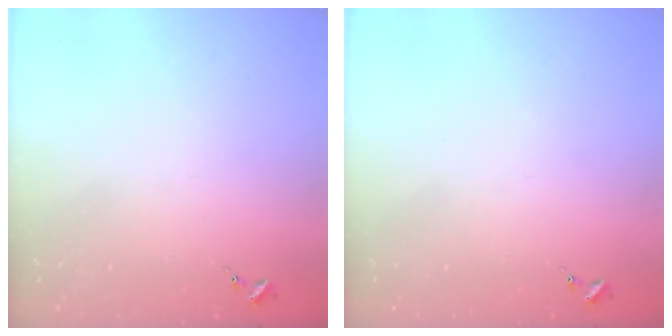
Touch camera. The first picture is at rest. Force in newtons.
{"total": 0.0}